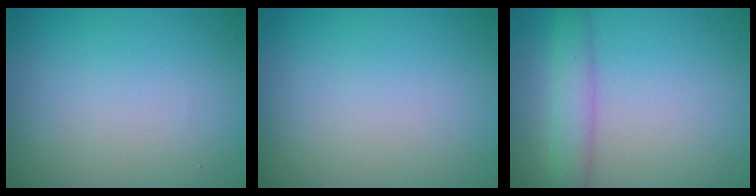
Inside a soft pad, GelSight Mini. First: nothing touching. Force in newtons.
{"total": 0.0}
{"total": 3.0, "press": 3.0, "slide": 0.2}